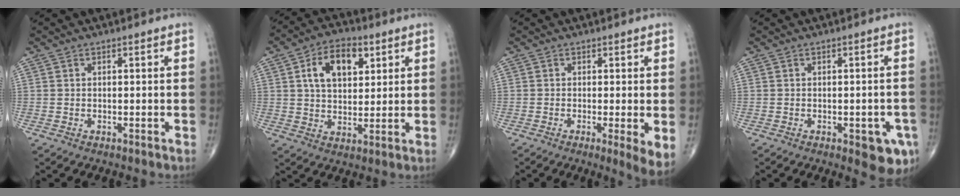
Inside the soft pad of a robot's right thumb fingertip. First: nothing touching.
{"total": 11.0, "force": [3.9, 6.7, 7.8], "torque": [-0.105, -0.003, 0.062]}
{"total": 4.6, "force": [-0.6, 0.7, 4.5], "torque": [-0.075, -0.017, -0.015]}
{"total": 6.5, "force": [-2.7, 2.6, 5.4], "torque": [-0.045, 0.001, -0.027]}